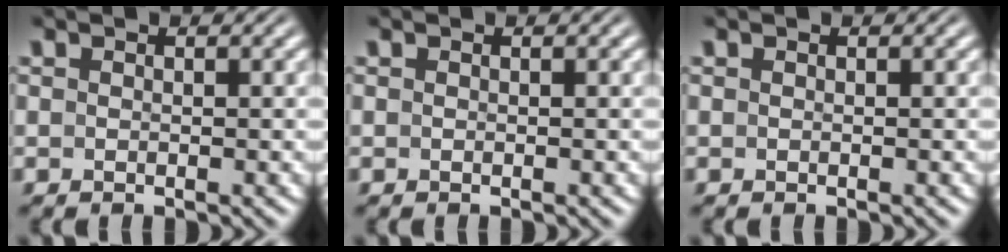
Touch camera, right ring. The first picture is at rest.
{"total": 0.0}
{"total": 0.0}